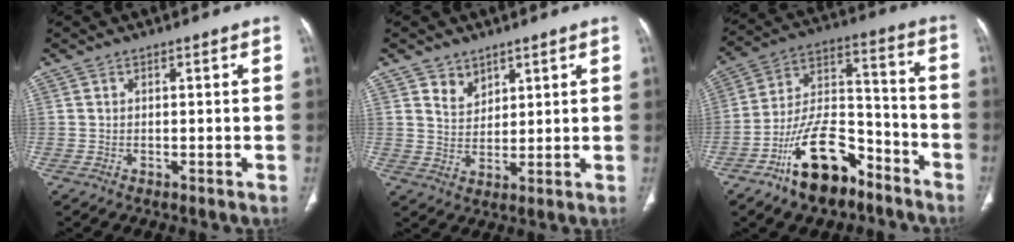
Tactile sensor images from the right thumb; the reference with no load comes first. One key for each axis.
{"total": 4.5, "fx": 3.1, "fy": 3.1, "fz": 1.2, "tx": -0.002, "ty": -0.026, "tz": 0.062}
{"total": 16.5, "fx": -10.3, "fy": 8.1, "fz": 10.0, "tx": -0.154, "ty": 0.088, "tz": -0.183}